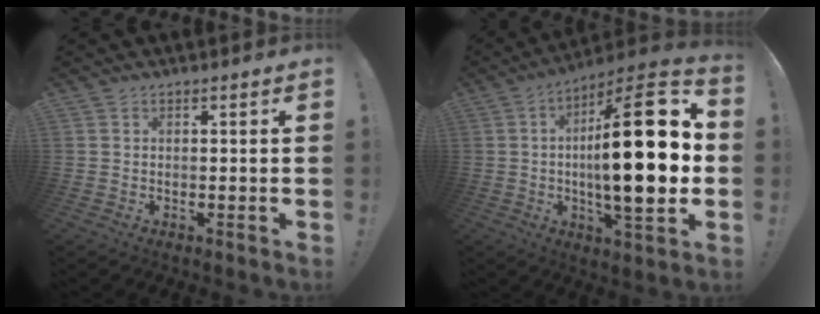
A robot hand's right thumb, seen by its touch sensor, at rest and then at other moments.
{"total": 26.1, "force": [0.1, 6.8, 25.2], "torque": [-0.407, -0.007, -0.011]}